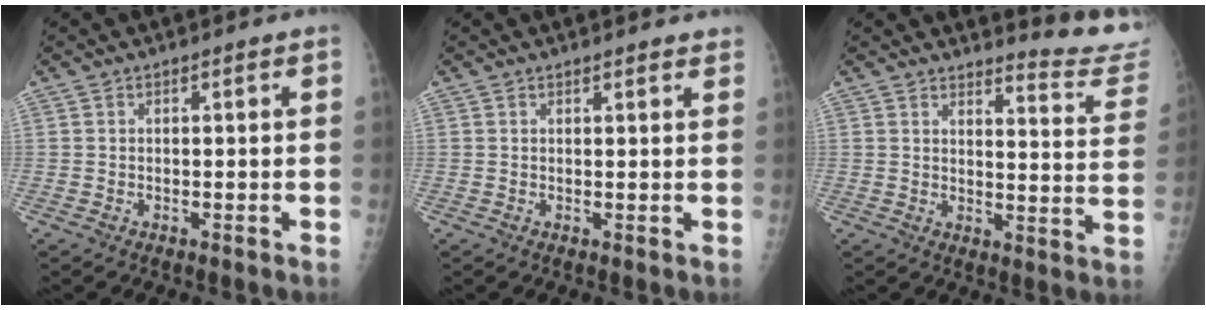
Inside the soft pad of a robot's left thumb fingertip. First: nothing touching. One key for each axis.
{"total": 3.5, "fx": 3.3, "fy": 0.6, "fz": 1.1, "tx": -0.003, "ty": -0.009, "tz": 0.031}
{"total": 12.1, "fx": 12.0, "fy": 0.5, "fz": 0.7, "tx": 0.016, "ty": -0.155, "tz": 0.125}